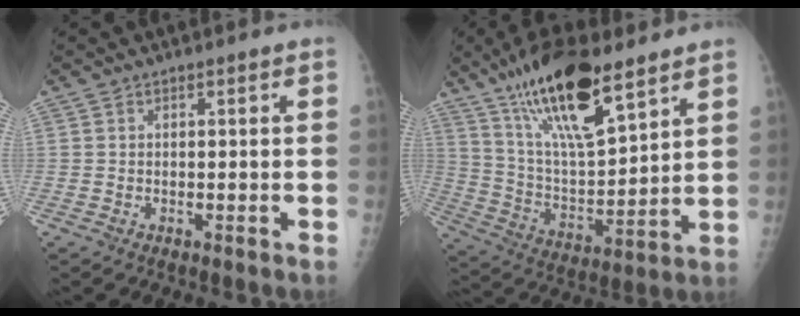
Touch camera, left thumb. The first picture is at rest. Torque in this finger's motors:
{"motor_torque": [1.01, -0.02, 1.39, -1.38, 0.40]}